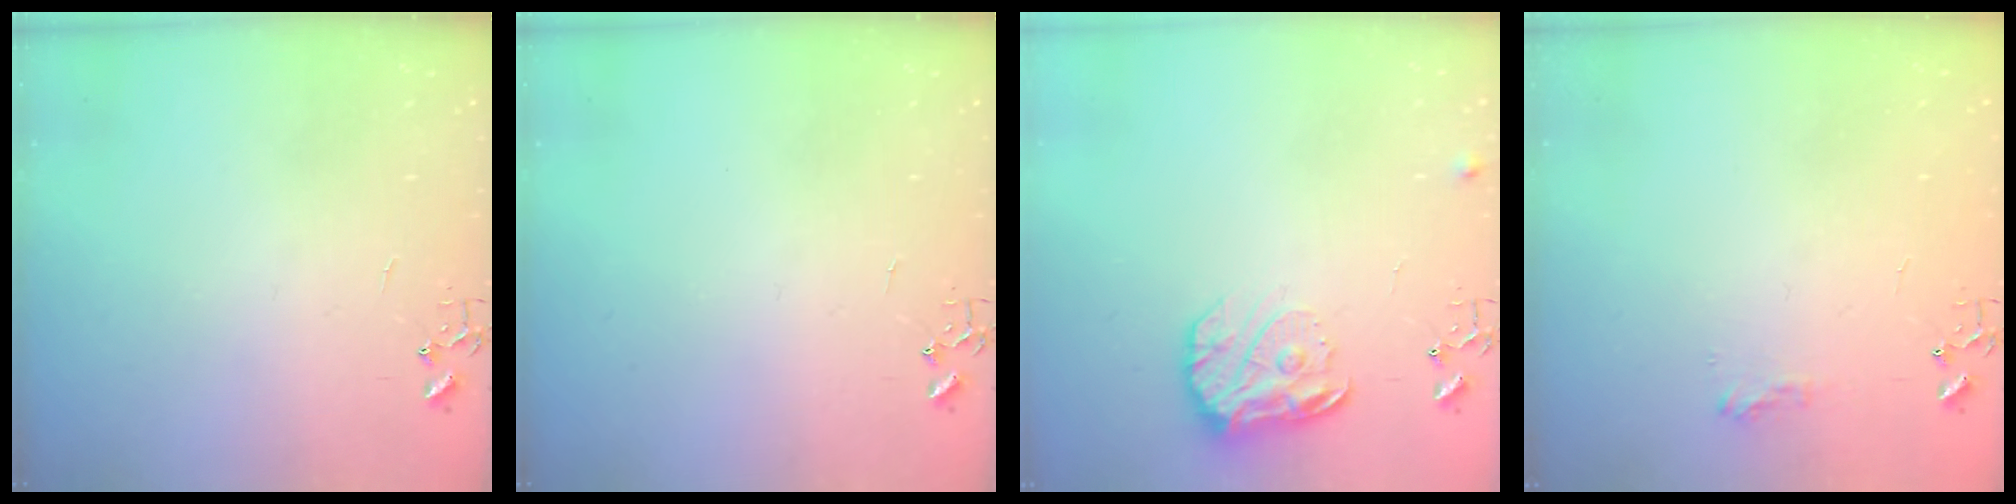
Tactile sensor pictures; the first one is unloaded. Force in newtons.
{"total": 0.0}
{"total": 13.9, "press": 13.8, "slide": 1.0}
{"total": 6.4, "press": 6.4, "slide": 0.1}